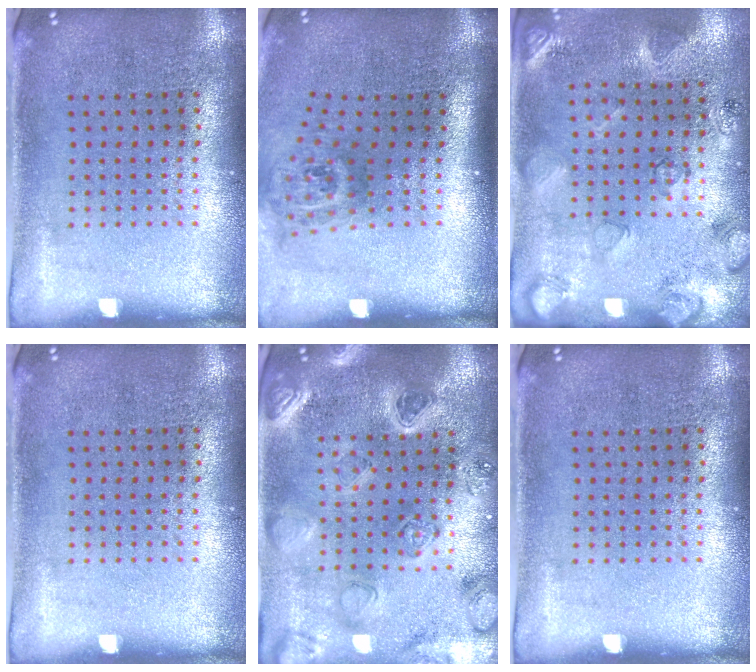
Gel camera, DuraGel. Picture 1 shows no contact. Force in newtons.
{"total": 1.9, "press": 1.3, "slide": 1.4}
{"total": 2.1, "press": 1.8, "slide": 1.2}
{"total": 0.0}
{"total": 2.3, "press": 2.3, "slide": 0.2}
{"total": 0.0}